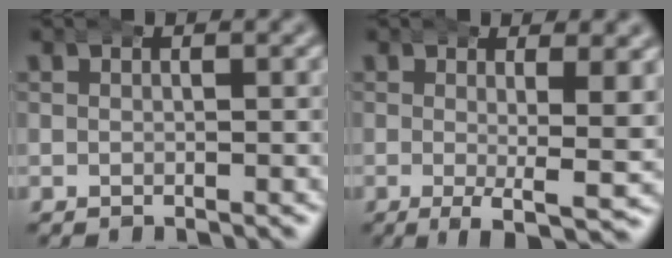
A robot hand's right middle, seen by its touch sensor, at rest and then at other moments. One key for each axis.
{"total": 5.5, "fx": -1.6, "fy": 1.5, "fz": 5.0, "tx": -0.081, "ty": -0.021, "tz": -0.023}